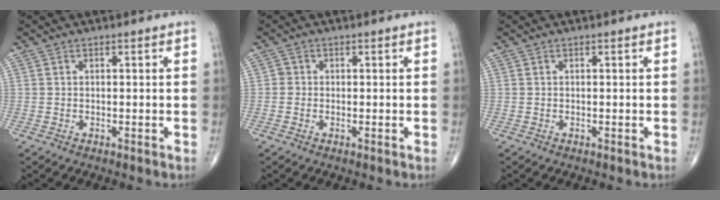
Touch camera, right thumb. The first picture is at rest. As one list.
[{"total": 1.0, "force": [-0.2, 0.9, 0.2], "torque": [0.004, 0.003, -0.005]}, {"total": 0.0}]